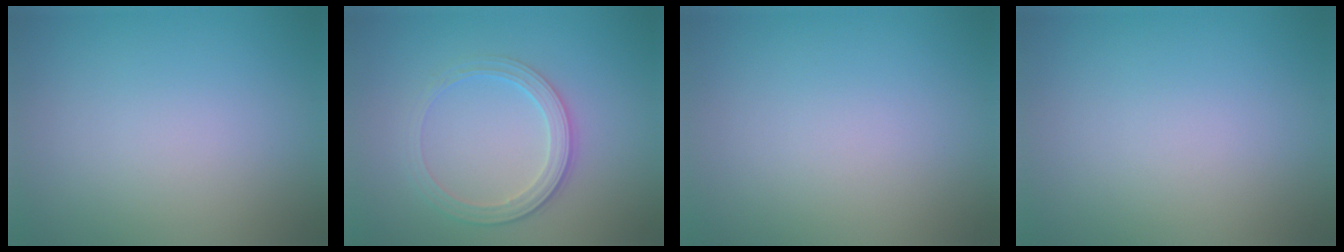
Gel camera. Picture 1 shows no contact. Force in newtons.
{"total": 3.0, "press": 2.6, "slide": 1.4}
{"total": 0.0}
{"total": 0.0}